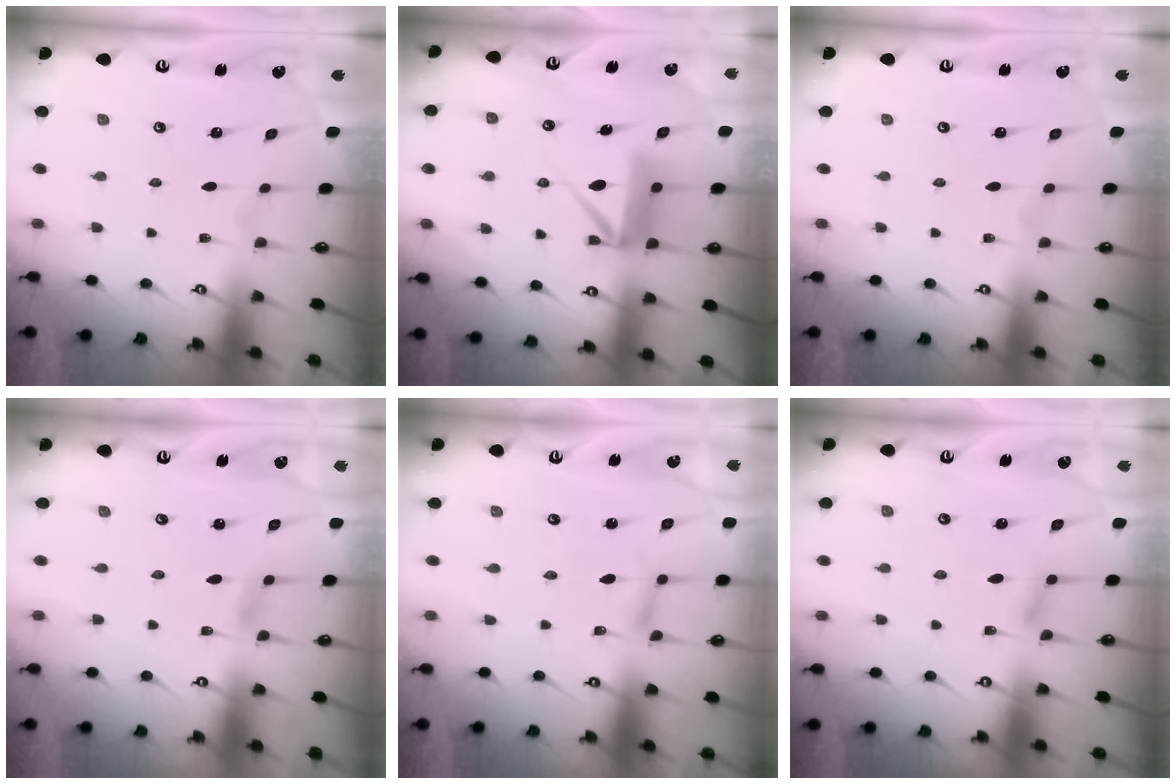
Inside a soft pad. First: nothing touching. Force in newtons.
{"total": 9.2, "press": 9.1, "slide": 0.8}
{"total": 0.0}
{"total": 2.1, "press": 2.1, "slide": 0.3}
{"total": 2.5, "press": 2.5, "slide": 0.2}
{"total": 4.3, "press": 4.2, "slide": 0.6}